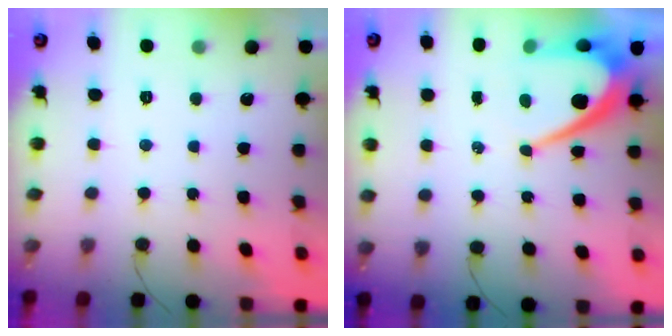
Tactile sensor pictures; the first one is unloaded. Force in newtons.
{"total": 11.3, "press": 11.3, "slide": 0.9}